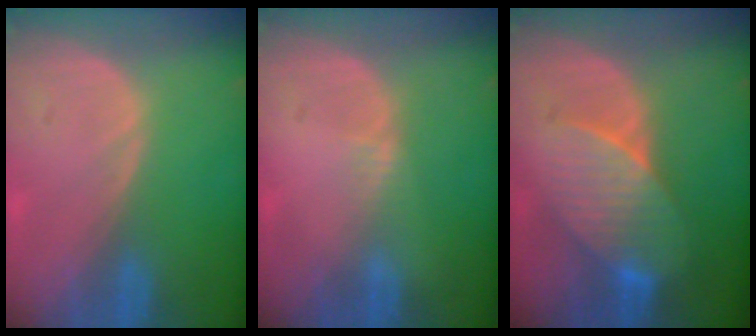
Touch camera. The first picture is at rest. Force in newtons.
{"total": 0.8, "press": 0.8, "slide": 0.4}
{"total": 7.5, "press": 7.4, "slide": 1.2}